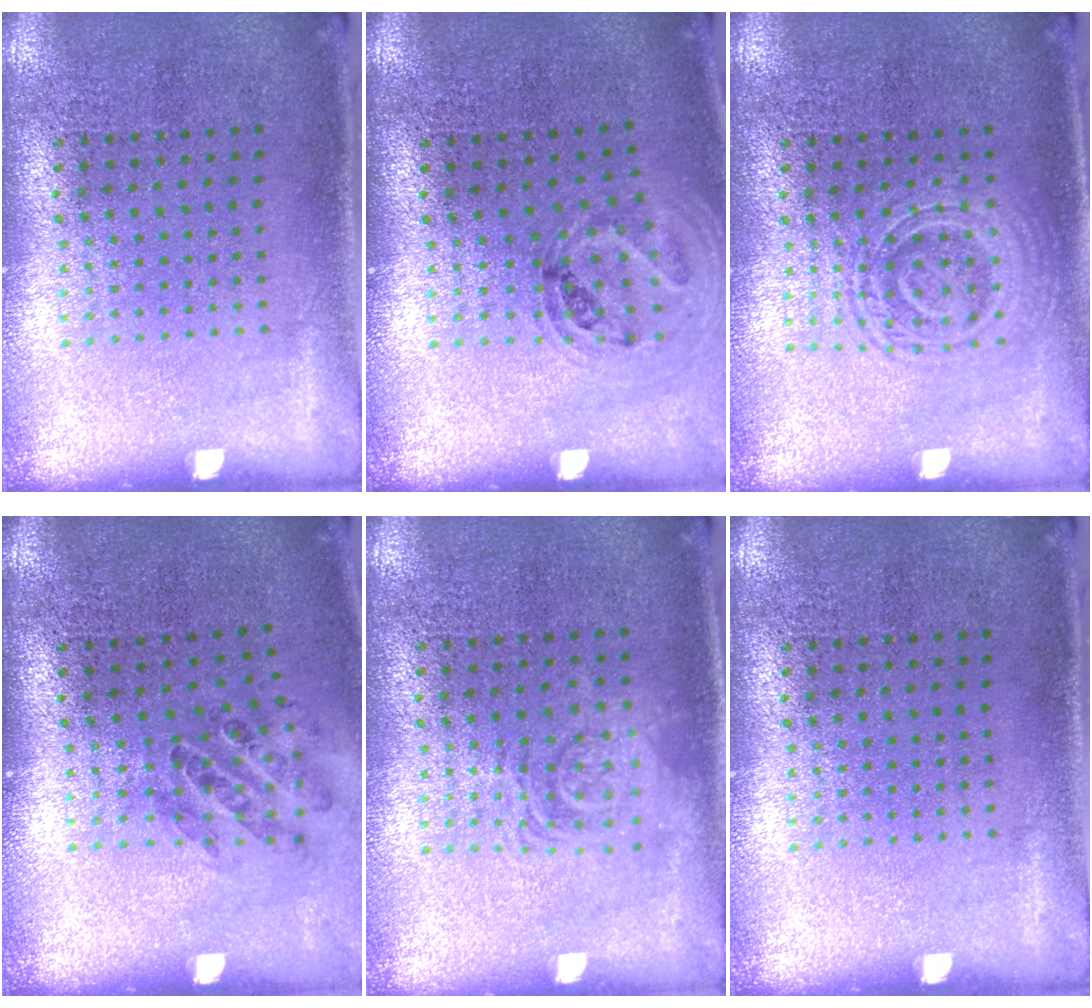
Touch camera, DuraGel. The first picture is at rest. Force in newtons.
{"total": 1.0, "press": 0.9, "slide": 0.2}
{"total": 2.7, "press": 2.6, "slide": 0.6}
{"total": 0.9, "press": 0.9, "slide": 0.1}
{"total": 1.2, "press": 1.2, "slide": 0.2}
{"total": 0.0}